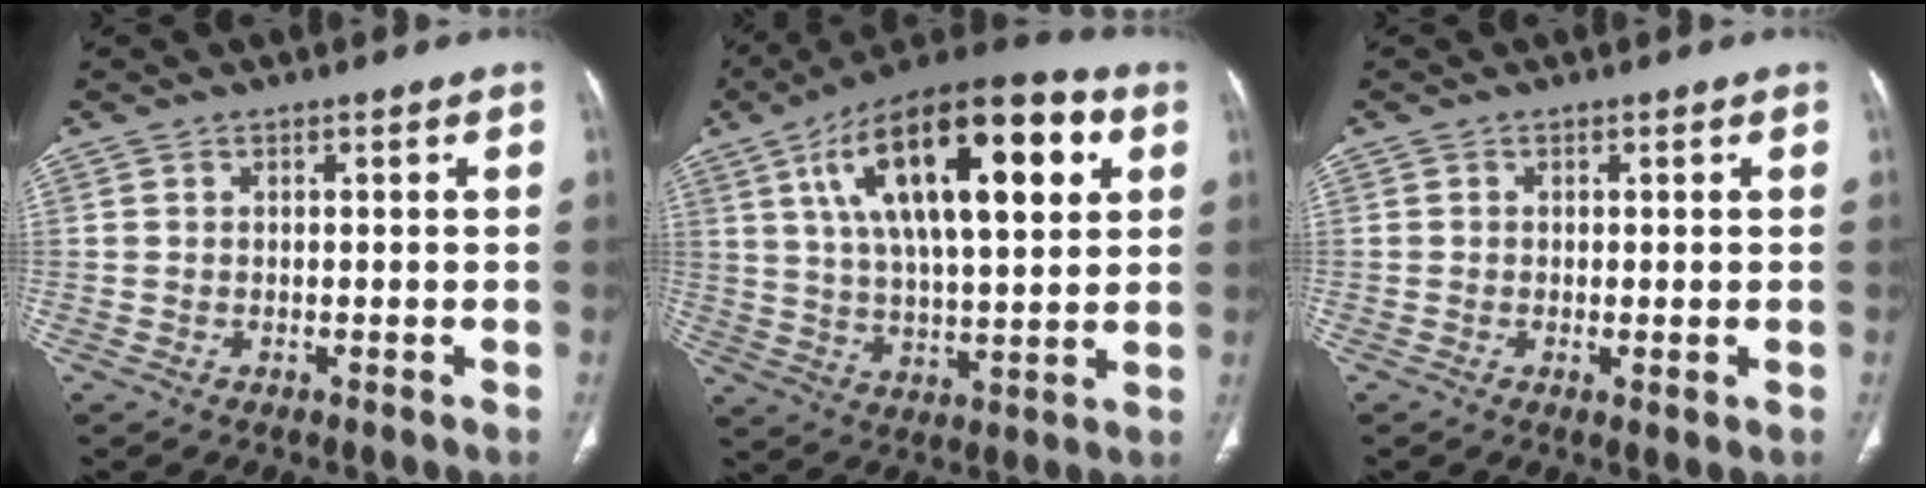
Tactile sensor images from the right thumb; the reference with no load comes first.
{"total": 26.1, "force": [9.0, 10.2, 22.2], "torque": [-0.351, 0.002, 0.140]}
{"total": 1.3, "force": [-0.2, 0.4, 1.2], "torque": [-0.026, -0.006, -0.003]}